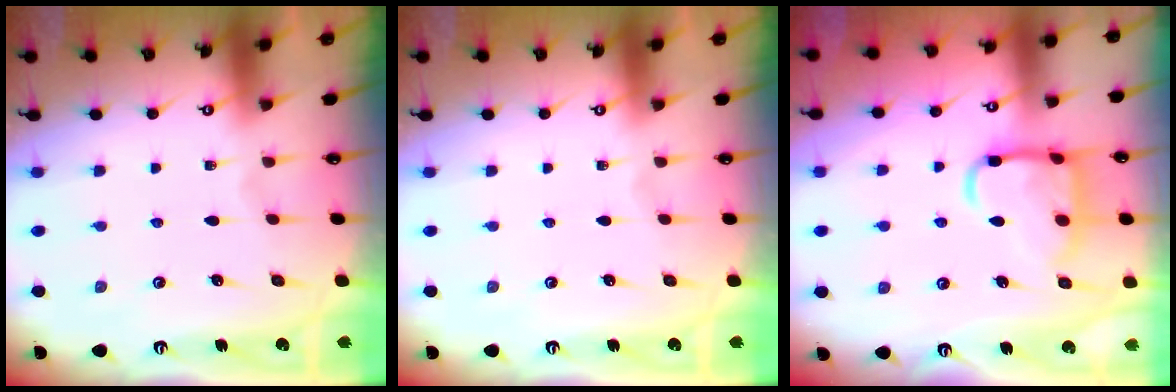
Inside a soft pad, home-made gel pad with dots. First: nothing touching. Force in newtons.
{"total": 0.0}
{"total": 13.5, "press": 13.5, "slide": 1.3}